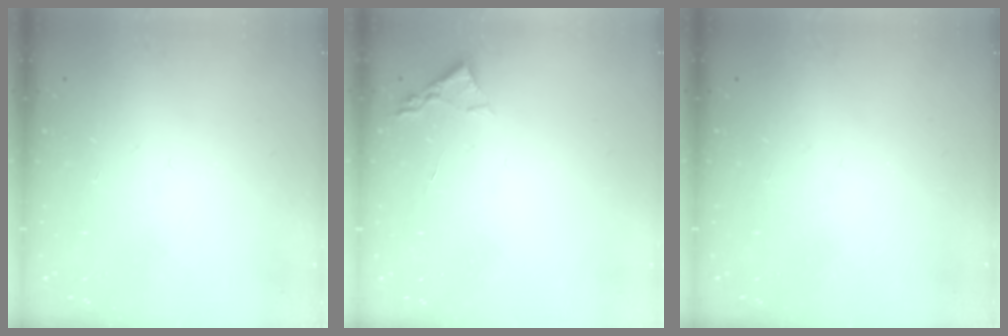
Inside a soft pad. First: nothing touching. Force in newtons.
{"total": 2.2, "press": 2.2, "slide": 0.3}
{"total": 0.0}